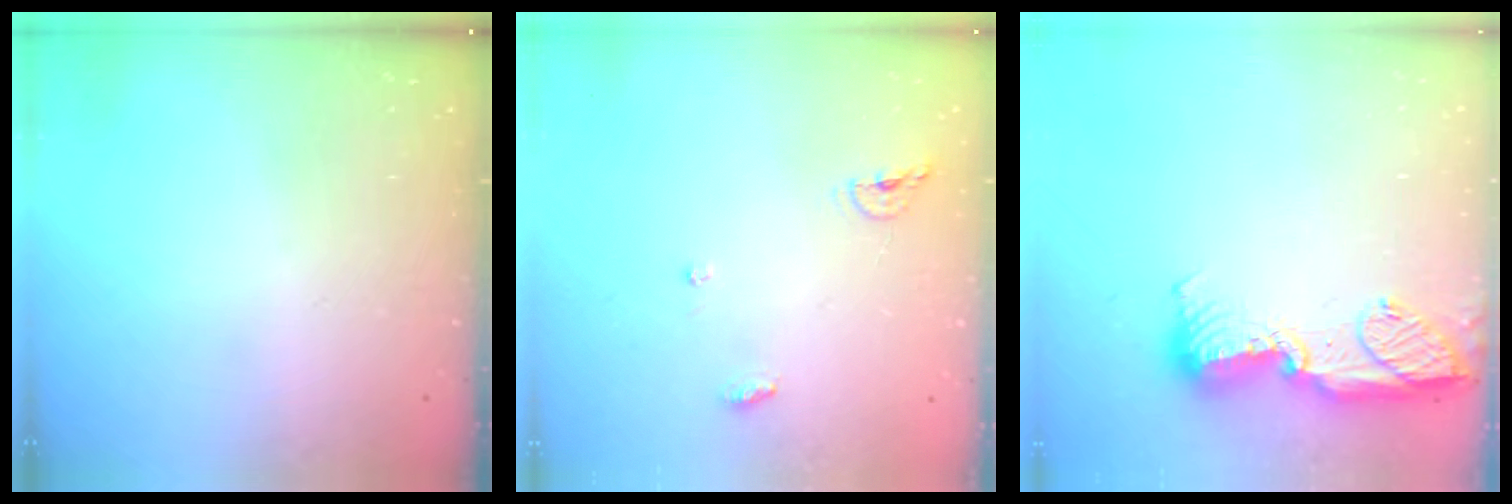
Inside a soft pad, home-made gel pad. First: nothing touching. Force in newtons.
{"total": 6.8, "press": 6.7, "slide": 0.6}
{"total": 14.9, "press": 13.8, "slide": 5.6}